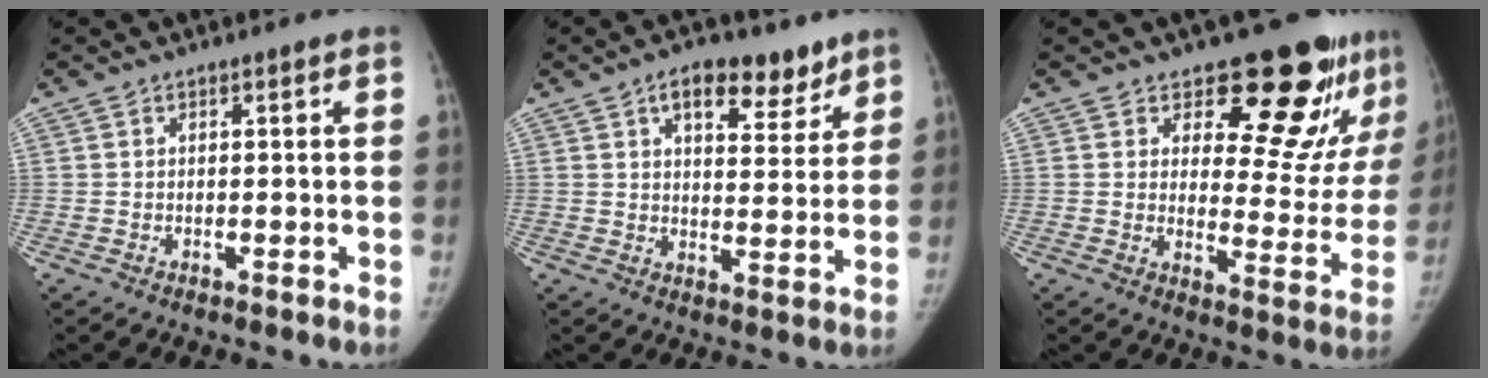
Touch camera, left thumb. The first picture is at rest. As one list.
[{"total": 10.7, "force": [6.6, 5.5, 6.3], "torque": [-0.055, -0.030, 0.097]}, {"total": 17.2, "force": [13.0, 7.3, 8.6], "torque": [-0.048, -0.103, 0.158]}]